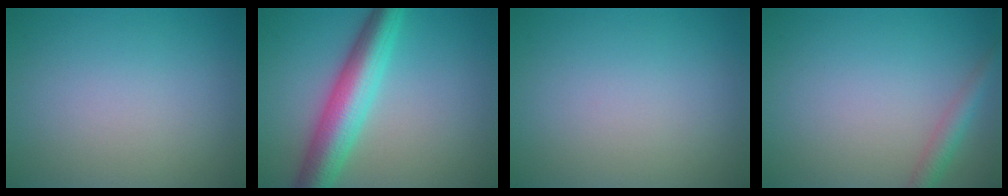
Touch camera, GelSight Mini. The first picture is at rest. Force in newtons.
{"total": 7.0, "press": 7.0, "slide": 0.2}
{"total": 0.0}
{"total": 2.2, "press": 2.2, "slide": 0.1}